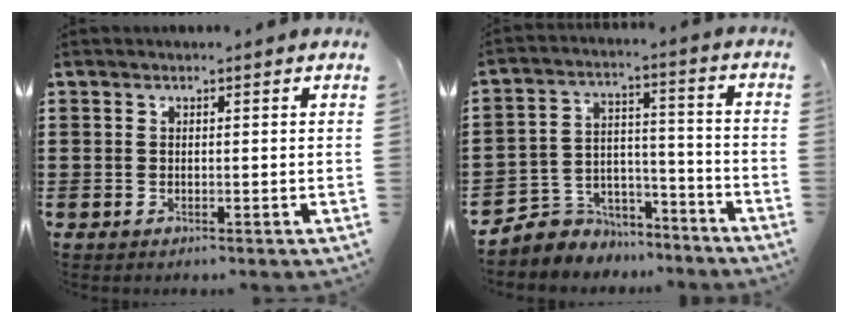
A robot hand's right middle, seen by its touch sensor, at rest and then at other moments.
{"total": 5.2, "force": [-4.6, 2.5, -0.2], "torque": [-0.018, 0.009, -0.100]}